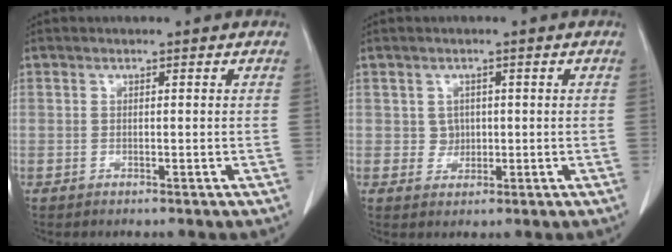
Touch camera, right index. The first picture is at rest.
{"total": 2.1, "force": [0.2, 1.9, 0.6], "torque": [-0.007, 0.002, 0.005]}